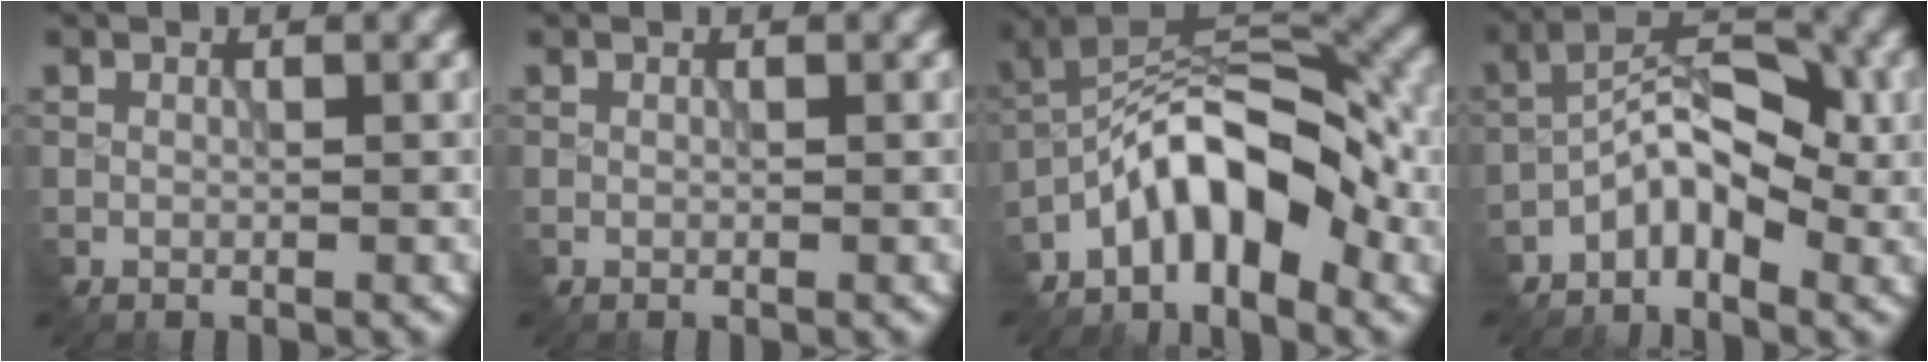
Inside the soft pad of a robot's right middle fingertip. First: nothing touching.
{"total": 0.0}
{"total": 8.4, "force": [-4.3, 3.9, 6.0], "torque": [-0.084, 0.021, -0.085]}
{"total": 5.3, "force": [-2.6, 2.7, 3.8], "torque": [-0.056, 0.016, -0.051]}